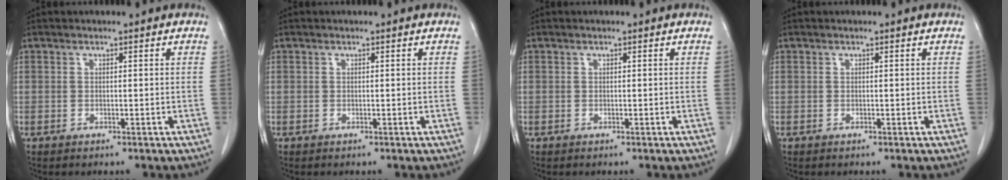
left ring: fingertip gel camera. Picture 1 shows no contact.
{"total": 0.0}
{"total": 0.0}
{"total": 0.0}